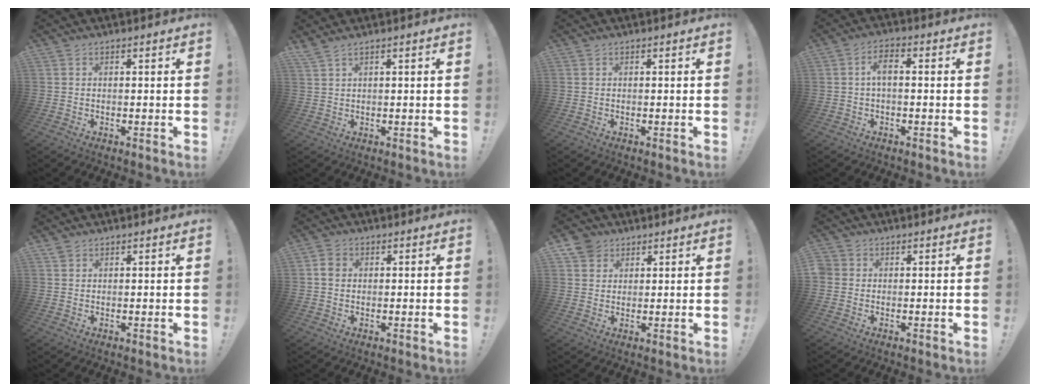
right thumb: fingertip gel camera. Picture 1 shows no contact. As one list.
[{"total": 2.0, "force": [1.5, -0.2, 1.3], "torque": [-0.034, -0.007, 0.030]}, {"total": 0.0}, {"total": 4.1, "force": [-0.2, 1.5, 3.8], "torque": [-0.083, 0.010, -0.004]}, {"total": 1.1, "force": [0.9, 0.7, 0.3], "torque": [-0.010, 0.000, 0.018]}, {"total": 3.0, "force": [0.4, 2.5, 1.7], "torque": [-0.023, 0.005, 0.007]}, {"total": 5.1, "force": [3.1, 4.0, 0.7], "torque": [-0.008, -0.017, 0.059]}, {"total": 1.7, "force": [-0.1, 1.5, 0.7], "torque": [-0.015, 0.005, 0.001]}]